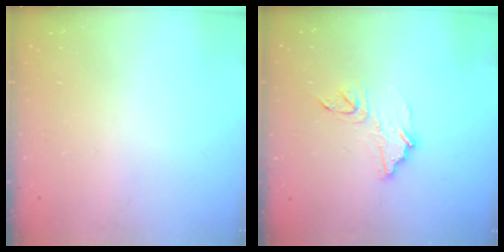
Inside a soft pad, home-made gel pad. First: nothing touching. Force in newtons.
{"total": 11.0, "press": 11.0, "slide": 0.9}